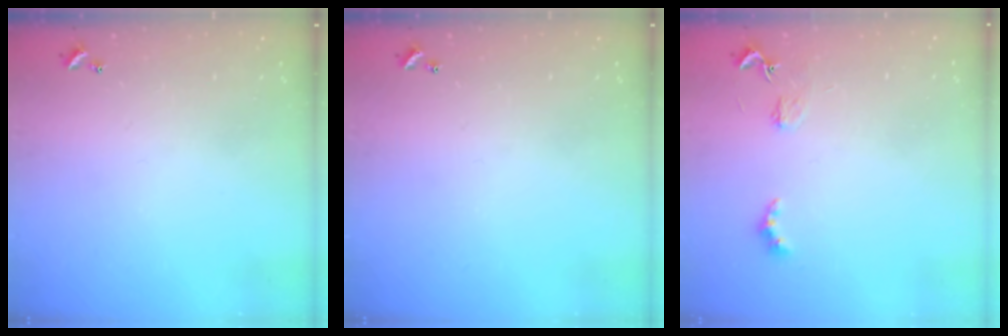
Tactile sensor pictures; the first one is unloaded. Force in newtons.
{"total": 0.0}
{"total": 2.8, "press": 2.7, "slide": 0.5}